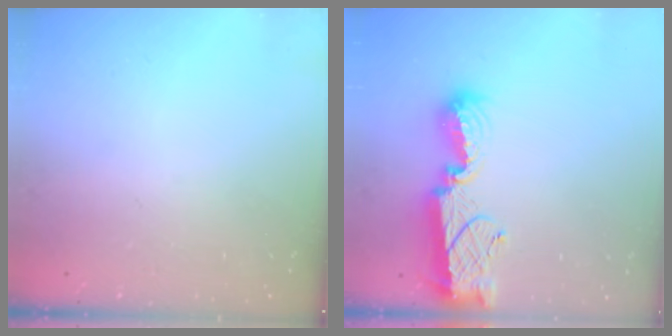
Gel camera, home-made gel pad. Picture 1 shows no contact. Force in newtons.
{"total": 12.3, "press": 12.3, "slide": 0.8}